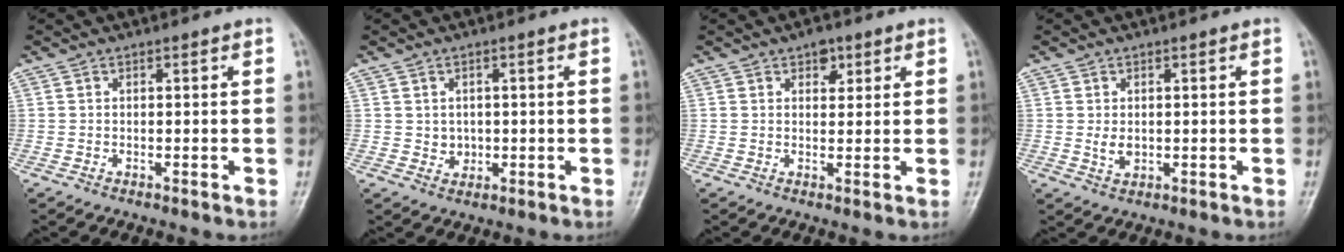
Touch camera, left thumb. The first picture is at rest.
{"total": 2.8, "force": [0.0, 2.5, 1.1], "torque": [-0.001, 0.002, 0.005]}
{"total": 3.1, "force": [1.7, 2.0, 1.7], "torque": [-0.003, -0.004, 0.022]}
{"total": 2.7, "force": [0.0, 1.9, 1.9], "torque": [-0.025, 0.000, 0.004]}